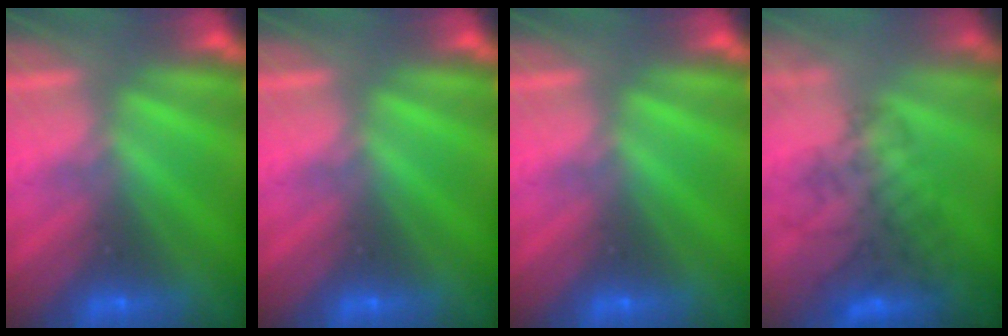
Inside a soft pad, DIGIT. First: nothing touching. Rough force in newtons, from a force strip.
{"total": 0.0}
{"total": 0.0}
{"total": 4.7}